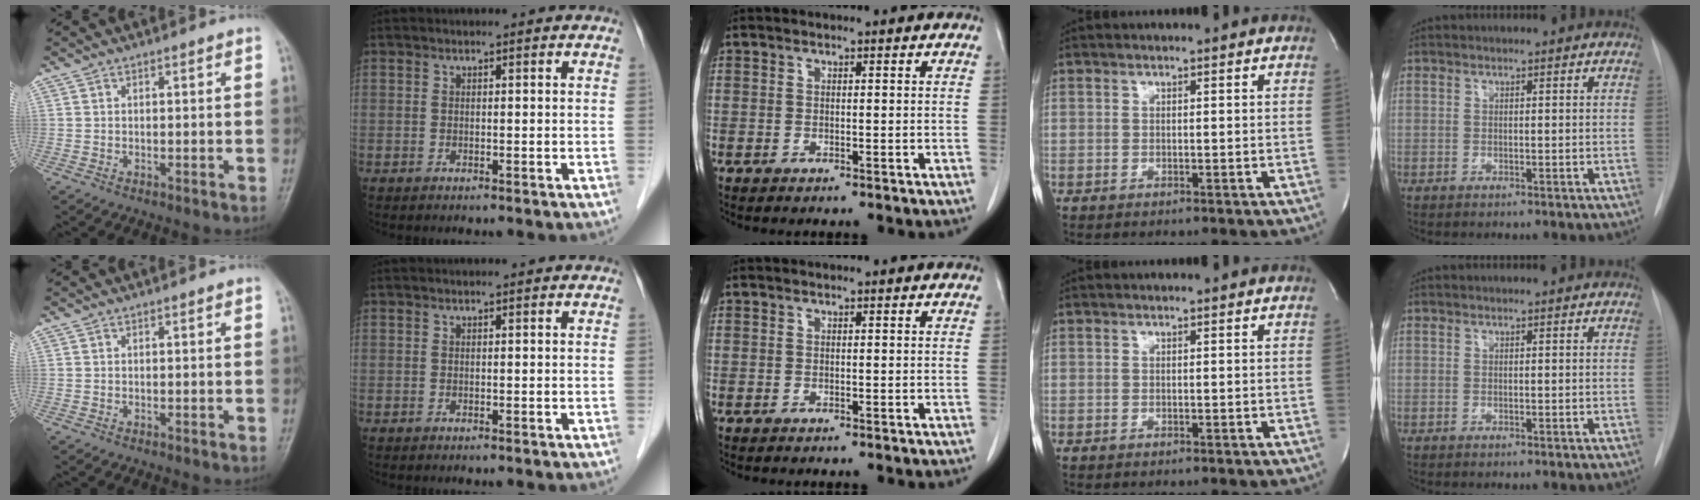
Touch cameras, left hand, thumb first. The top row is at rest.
{}